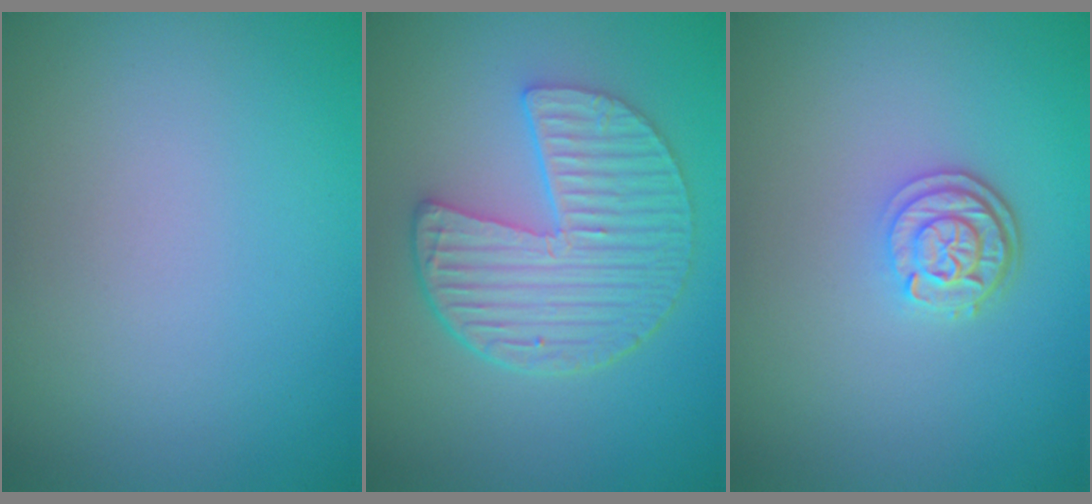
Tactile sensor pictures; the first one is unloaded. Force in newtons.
{"total": 6.3, "press": 4.6, "slide": 4.4}
{"total": 2.5, "press": 2.1, "slide": 1.4}